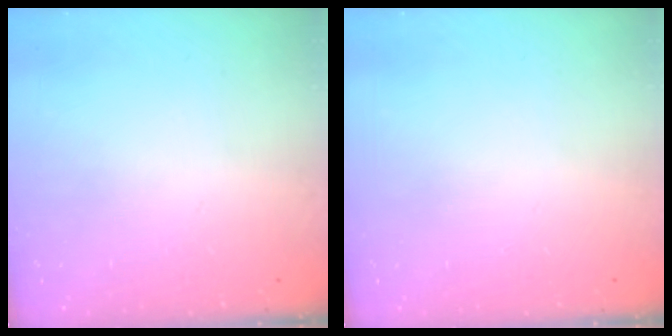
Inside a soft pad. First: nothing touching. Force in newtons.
{"total": 0.0}